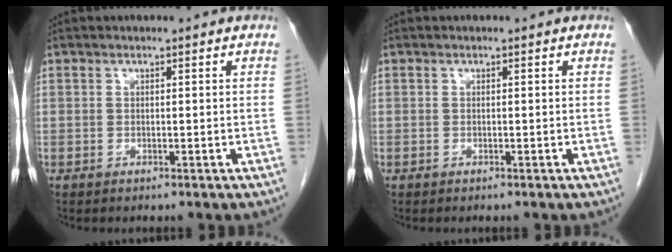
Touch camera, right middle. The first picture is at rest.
{"total": 0.0}